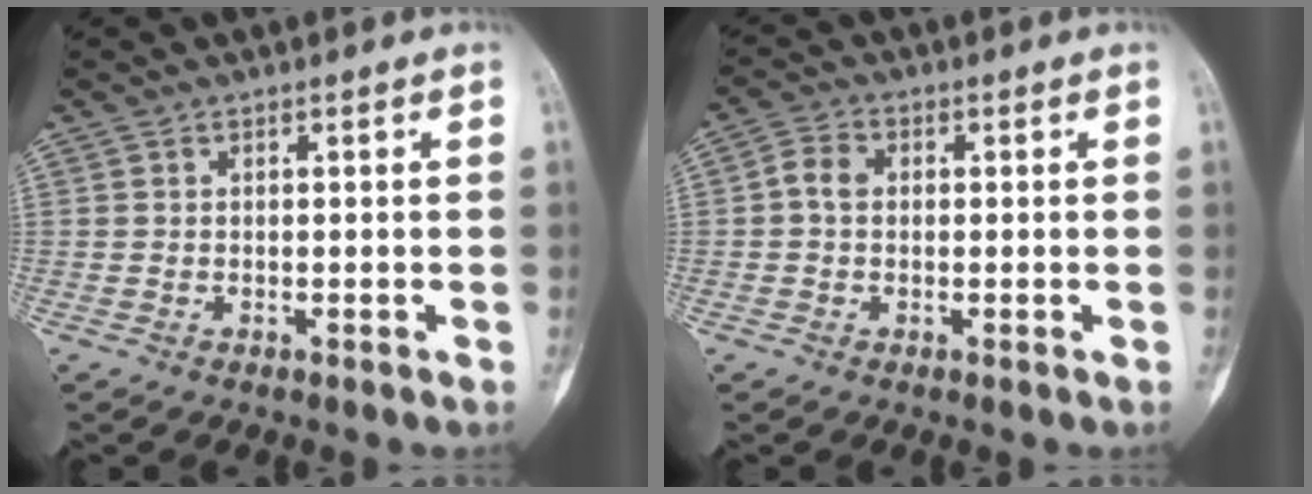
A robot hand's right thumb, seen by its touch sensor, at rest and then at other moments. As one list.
[{"total": 3.5, "force": [0.1, 2.7, 2.3], "torque": [-0.041, 0.012, -0.005]}]